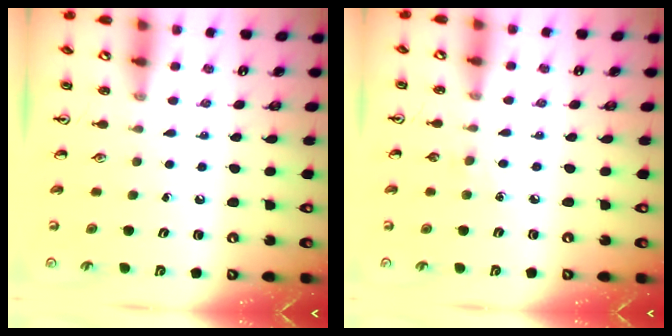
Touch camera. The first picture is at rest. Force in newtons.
{"total": 3.9, "press": 3.9, "slide": 0.6}